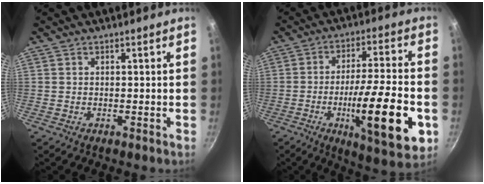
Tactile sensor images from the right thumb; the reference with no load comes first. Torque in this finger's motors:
{"motor_torque": [-0.17, 0.83, 1.61, -0.46, 0.22]}